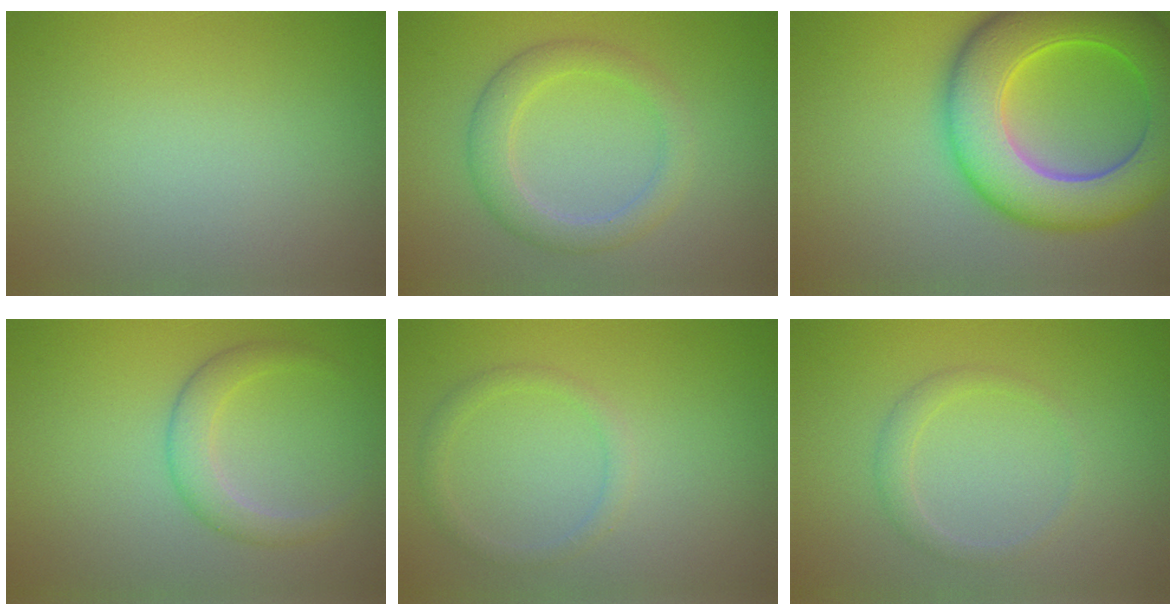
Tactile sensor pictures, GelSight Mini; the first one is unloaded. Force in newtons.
{"total": 3.3, "press": 3.3, "slide": 0.1}
{"total": 11.6, "press": 11.6, "slide": 0.2}
{"total": 2.7, "press": 2.7, "slide": 0.1}
{"total": 1.4, "press": 1.4, "slide": 0.2}
{"total": 1.5, "press": 1.5, "slide": 0.2}